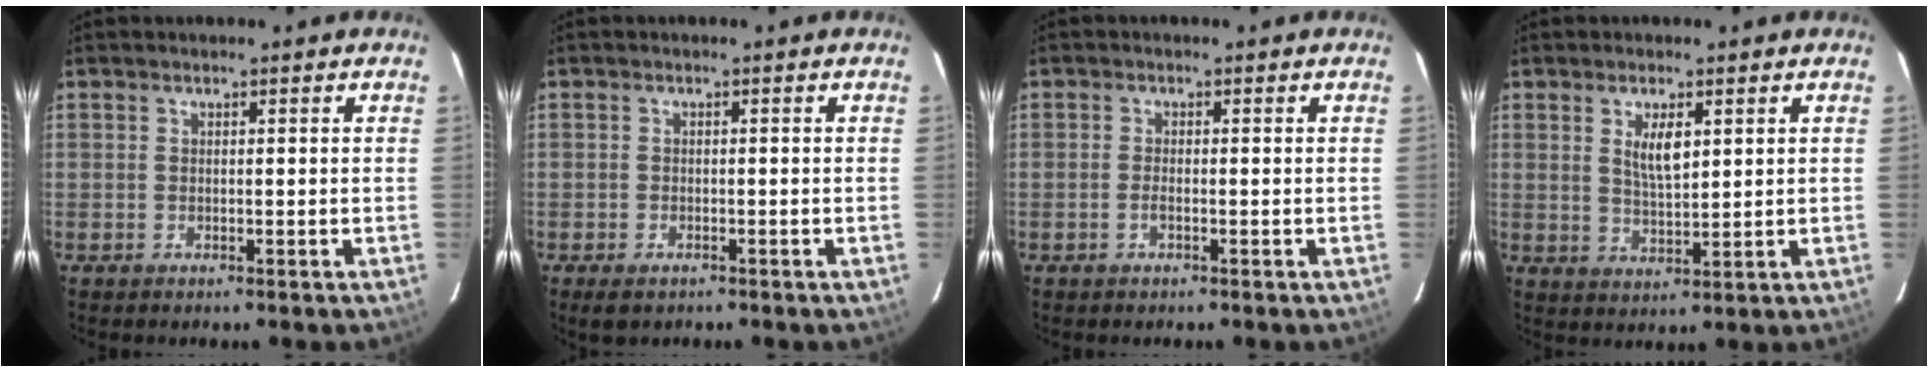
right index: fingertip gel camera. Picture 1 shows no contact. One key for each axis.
{"total": 2.9, "fx": -1.9, "fy": 1.6, "fz": 1.5, "tx": -0.033, "ty": -0.008, "tz": -0.031}
{"total": 1.2, "fx": -0.5, "fy": 0.3, "fz": 1.0, "tx": -0.022, "ty": 0.000, "tz": -0.010}
{"total": 5.2, "fx": 1.9, "fy": 2.0, "fz": 4.4, "tx": -0.078, "ty": -0.003, "tz": 0.038}